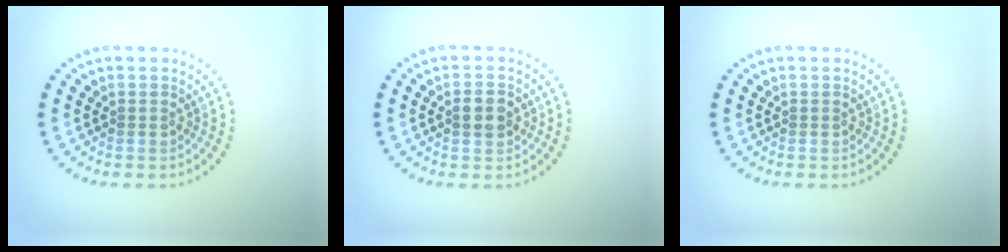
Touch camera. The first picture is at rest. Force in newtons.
{"total": 2.6, "press": 2.6, "slide": 0.1}
{"total": 0.0}